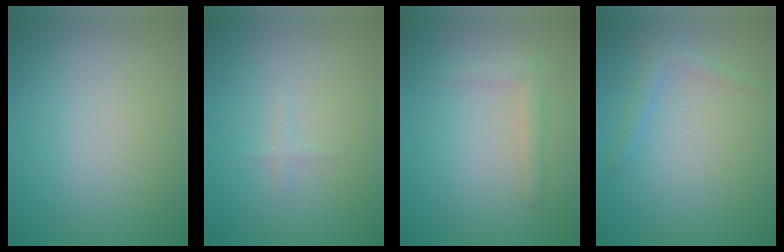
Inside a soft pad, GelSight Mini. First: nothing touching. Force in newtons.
{"total": 0.6, "press": 0.6, "slide": 0.1}
{"total": 1.4, "press": 1.4, "slide": 0.1}
{"total": 1.3, "press": 1.3, "slide": 0.1}